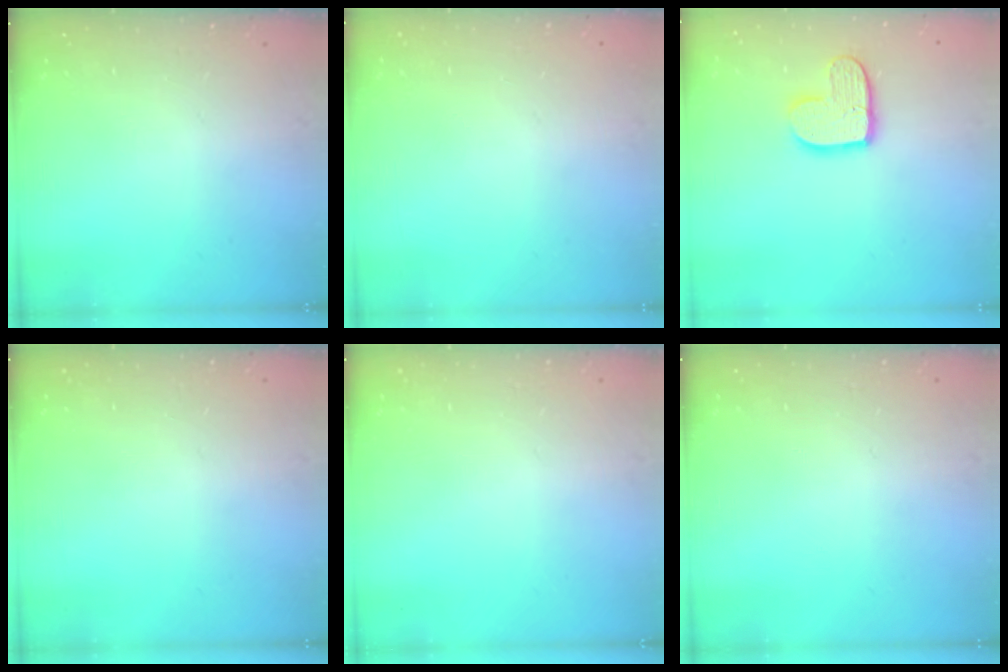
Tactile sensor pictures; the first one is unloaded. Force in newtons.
{"total": 0.0}
{"total": 11.5, "press": 11.4, "slide": 1.0}
{"total": 0.0}
{"total": 0.0}
{"total": 0.0}